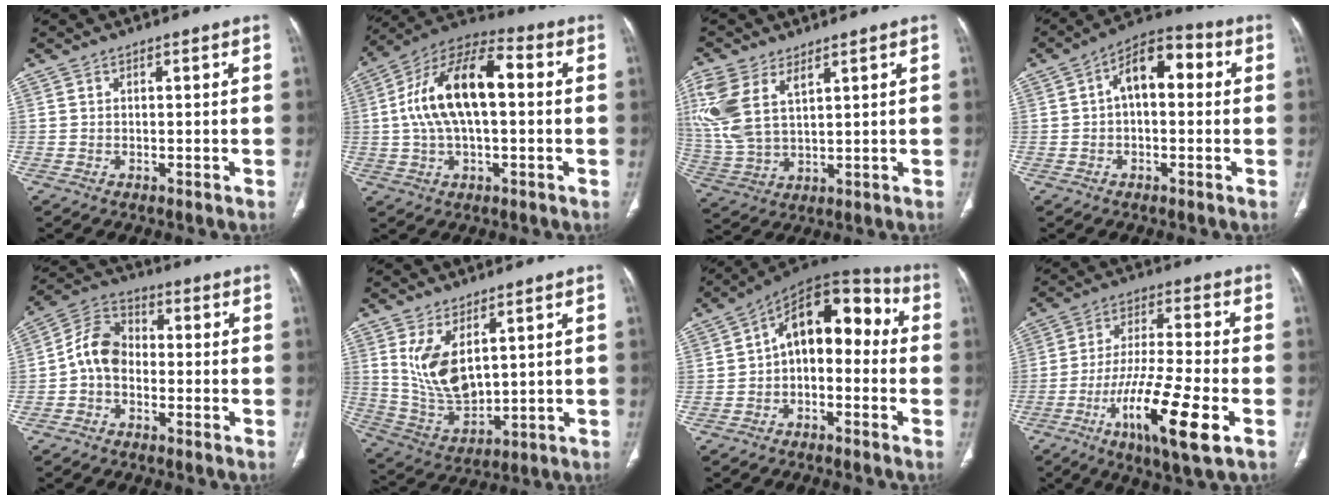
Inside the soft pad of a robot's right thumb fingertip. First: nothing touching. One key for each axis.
{"total": 17.3, "fx": 1.5, "fy": 8.4, "fz": 15.0, "tx": -0.276, "ty": 0.039, "tz": 0.018}
{"total": 12.9, "fx": 5.8, "fy": 6.9, "fz": 9.2, "tx": -0.220, "ty": -0.006, "tz": 0.131}
{"total": 10.3, "fx": 1.5, "fy": 5.7, "fz": 8.5, "tx": -0.113, "ty": 0.033, "tz": 0.013}
{"total": 8.1, "fx": -1.5, "fy": 5.9, "fz": 5.3, "tx": -0.084, "ty": 0.030, "tz": -0.045}
{"total": 10.7, "fx": 3.9, "fy": 5.3, "fz": 8.4, "tx": -0.152, "ty": -0.028, "tz": 0.096}
{"total": 13.6, "fx": -0.1, "fy": 8.3, "fz": 10.7, "tx": -0.114, "ty": 0.056, "tz": -0.019}
{"total": 16.2, "fx": -6.5, "fy": 2.8, "fz": 14.5, "tx": -0.274, "ty": 0.005, "tz": -0.113}